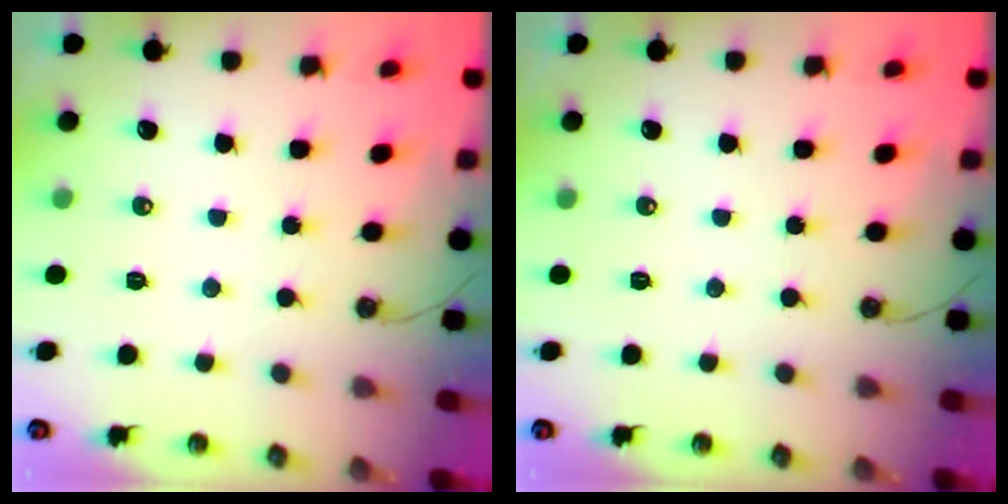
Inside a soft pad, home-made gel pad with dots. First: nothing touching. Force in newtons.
{"total": 0.0}